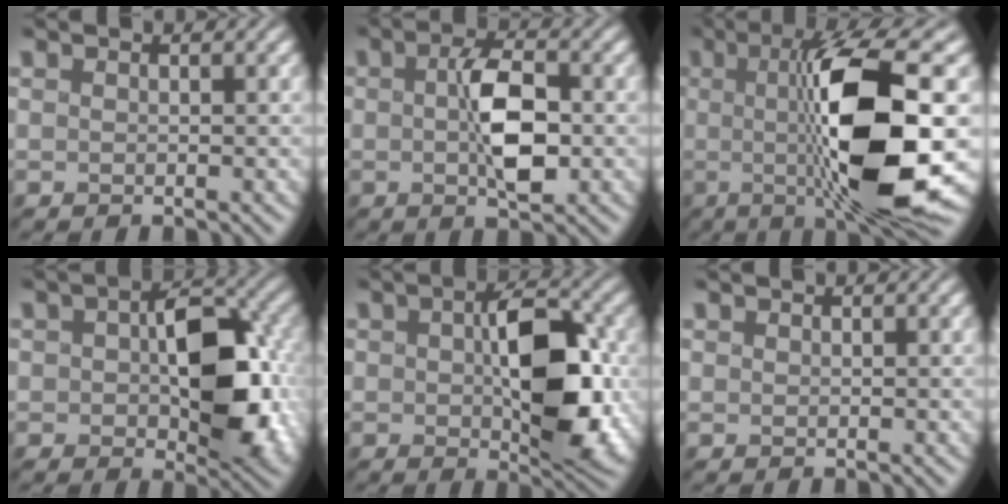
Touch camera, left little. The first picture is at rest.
{"total": 4.2, "force": [-1.0, 1.6, 3.8], "torque": [-0.088, -0.001, 0.002]}
{"total": 11.6, "force": [-1.1, 2.1, 11.4], "torque": [-0.183, -0.013, 0.002]}
{"total": 8.9, "force": [-0.7, 5.3, 7.1], "torque": [-0.119, -0.008, 0.011]}
{"total": 8.1, "force": [-0.7, 4.5, 6.8], "torque": [-0.127, -0.008, 0.015]}
{"total": 1.4, "force": [-0.6, -0.7, -1.0], "torque": [-0.001, -0.003, 0.011]}